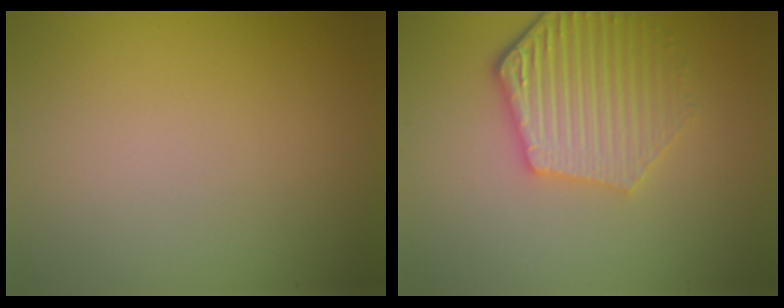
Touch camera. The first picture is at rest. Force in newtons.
{"total": 5.1, "press": 4.2, "slide": 2.9}